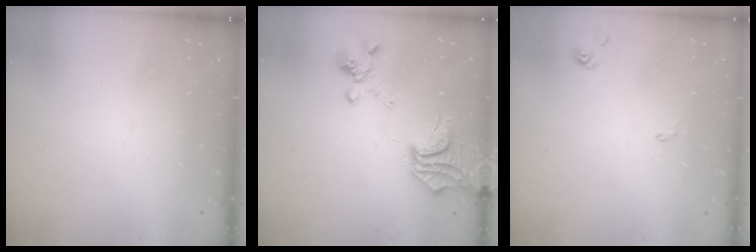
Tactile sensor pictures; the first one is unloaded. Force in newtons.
{"total": 7.2, "press": 6.6, "slide": 2.8}
{"total": 0.6, "press": 0.6, "slide": 0.1}